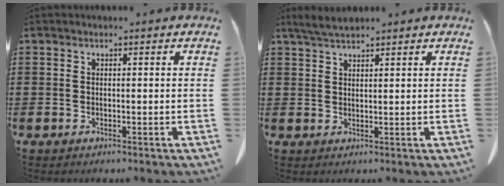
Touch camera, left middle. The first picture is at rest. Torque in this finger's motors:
{"motor_torque": [0.22, 0.19, 0.01, 0.03]}